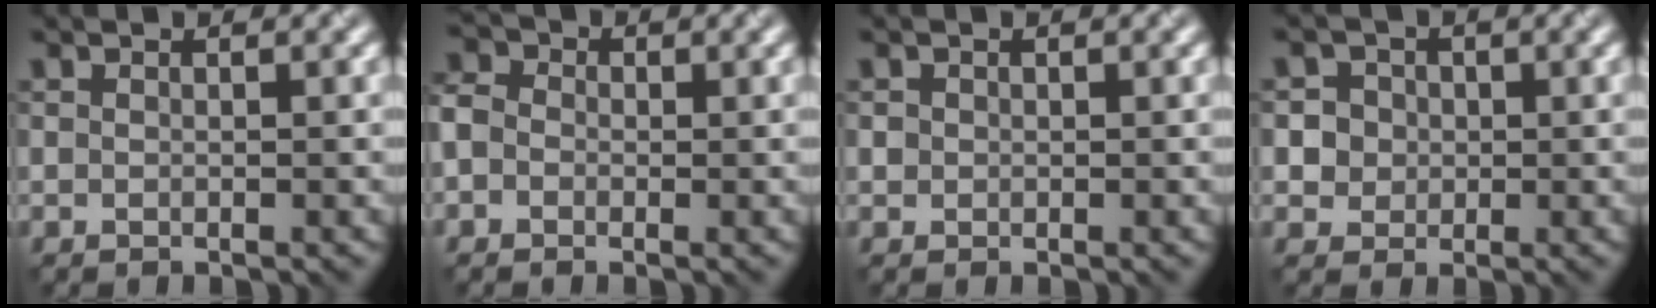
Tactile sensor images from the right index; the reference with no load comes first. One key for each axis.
{"total": 3.3, "fx": -0.3, "fy": 3.0, "fz": 1.5, "tx": -0.027, "ty": 0.017, "tz": -0.027}
{"total": 0.6, "fx": 0.0, "fy": 0.6, "fz": 0.1, "tx": 0.005, "ty": -0.002, "tz": 0.000}
{"total": 4.8, "fx": 0.9, "fy": 4.5, "fz": 1.5, "tx": -0.014, "ty": 0.031, "tz": 0.005}